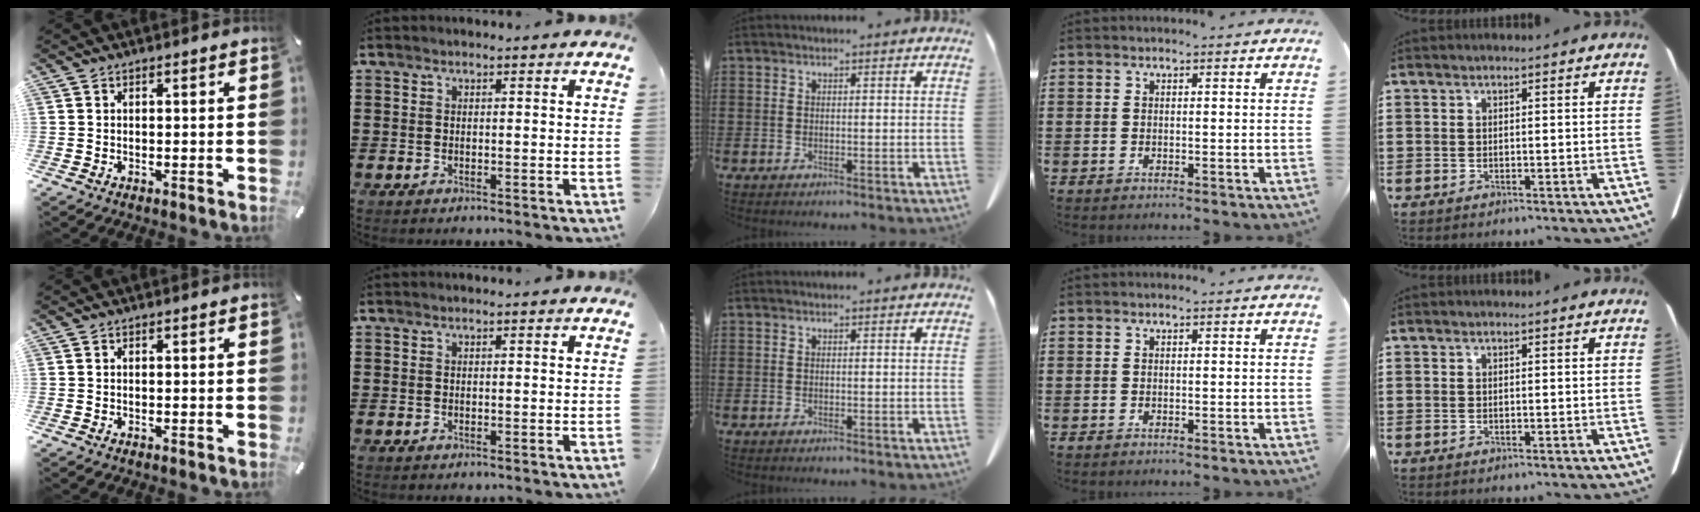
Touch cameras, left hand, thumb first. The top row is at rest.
{}